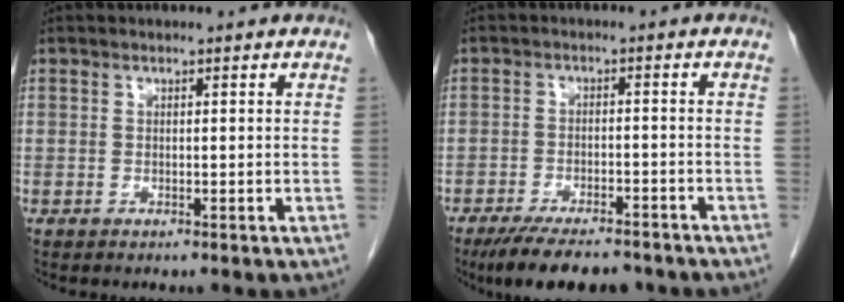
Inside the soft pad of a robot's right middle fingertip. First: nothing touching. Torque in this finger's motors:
{"motor_torque": [1.17, -0.97, 0.48, 0.15]}